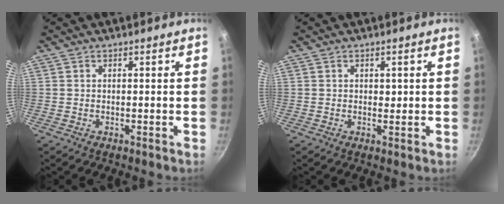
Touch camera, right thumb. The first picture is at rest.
{"total": 1.3, "force": [0.3, 0.8, 0.9], "torque": [-0.005, -0.003, 0.005]}